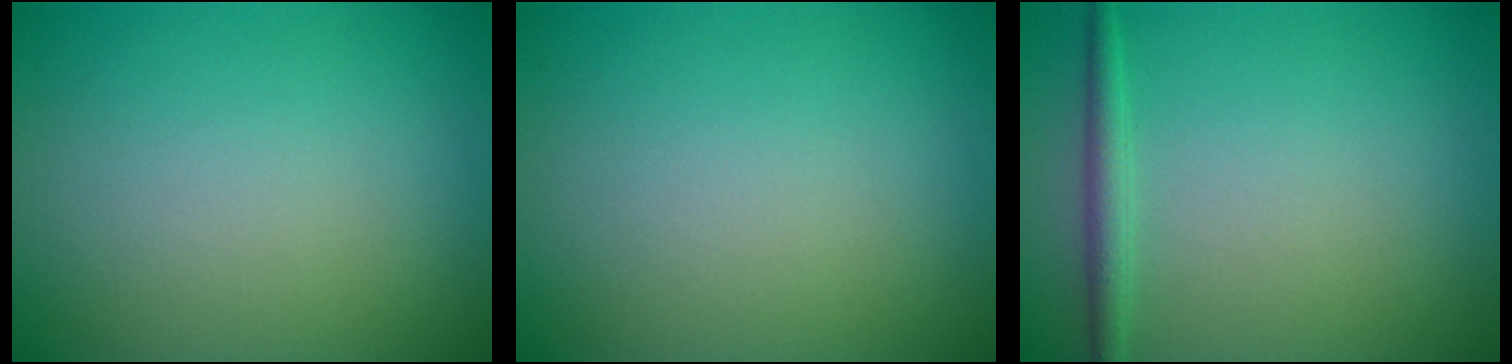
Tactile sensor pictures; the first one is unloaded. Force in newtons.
{"total": 0.0}
{"total": 1.7, "press": 1.7, "slide": 0.0}